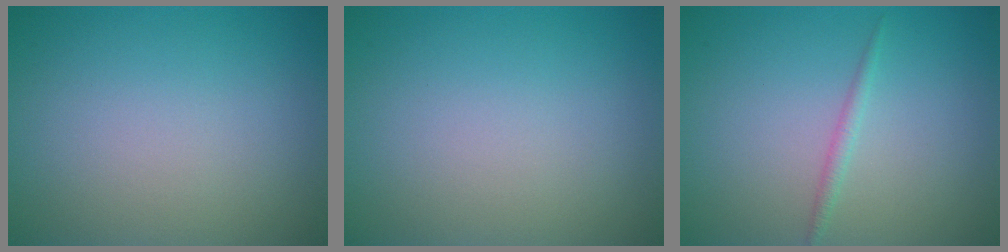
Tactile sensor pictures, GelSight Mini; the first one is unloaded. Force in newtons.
{"total": 0.0}
{"total": 1.0, "press": 1.0, "slide": 0.1}